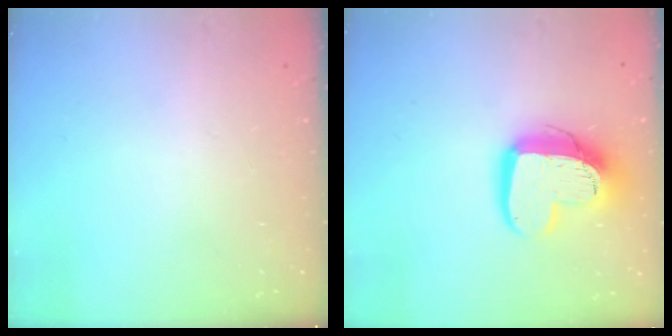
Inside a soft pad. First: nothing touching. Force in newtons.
{"total": 16.9, "press": 16.9, "slide": 1.4}